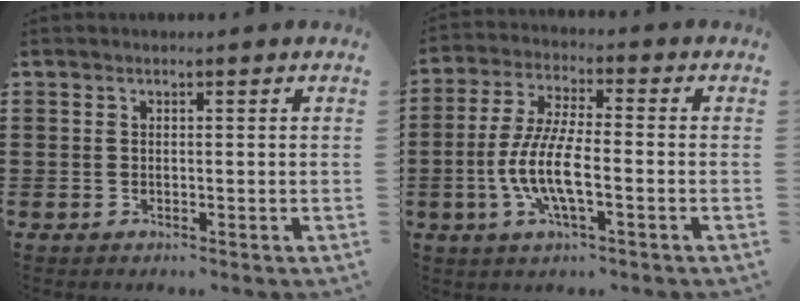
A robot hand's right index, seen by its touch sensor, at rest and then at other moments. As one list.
[{"total": 8.5, "force": [-2.7, 2.1, 7.8], "torque": [-0.177, -0.013, -0.058]}]